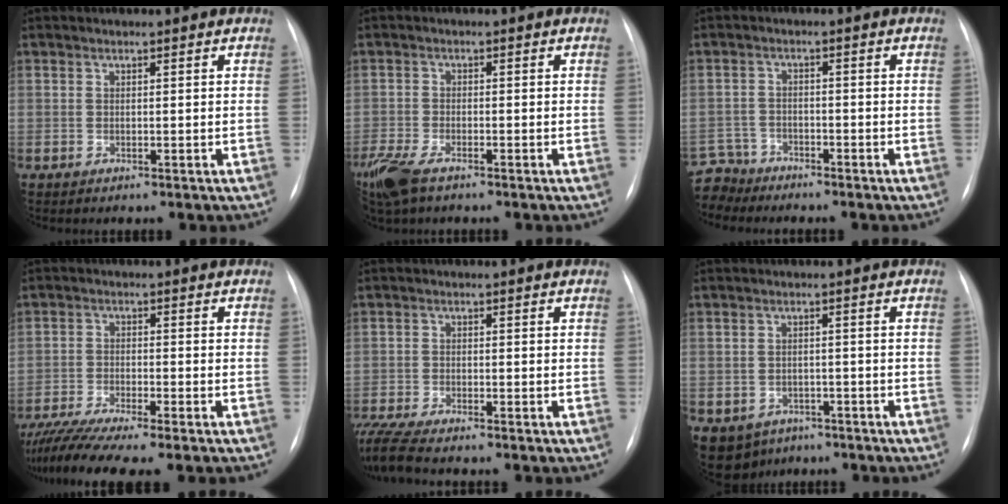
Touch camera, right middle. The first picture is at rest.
{"total": 6.9, "force": [-4.9, 2.4, 4.3], "torque": [-0.093, -0.016, -0.090]}
{"total": 5.3, "force": [-4.9, 1.7, -1.0], "torque": [0.027, -0.002, -0.095]}
{"total": 9.4, "force": [-7.9, -0.3, 5.1], "torque": [-0.090, -0.019, -0.130]}
{"total": 7.3, "force": [-6.5, 0.2, 3.4], "torque": [-0.070, -0.018, -0.116]}
{"total": 6.6, "force": [-4.0, 5.1, 1.4], "torque": [-0.029, 0.008, -0.051]}